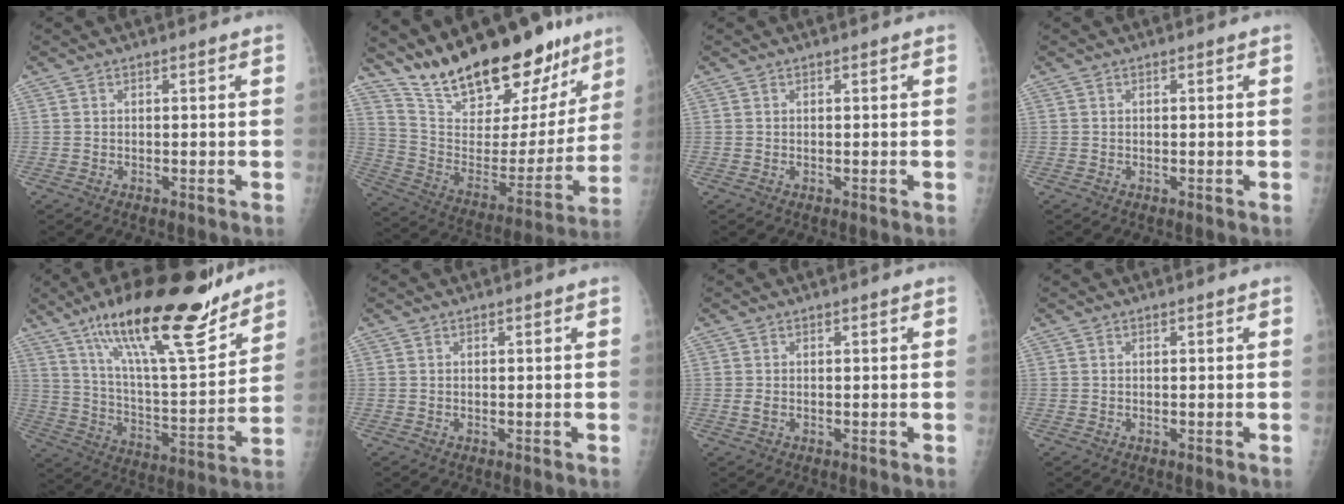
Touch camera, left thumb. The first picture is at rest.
{"total": 26.0, "force": [20.2, 9.4, 13.3], "torque": [-0.173, -0.098, 0.325]}
{"total": 0.0}
{"total": 0.0}
{"total": 24.4, "force": [17.3, 5.8, 16.2], "torque": [-0.235, -0.076, 0.291]}
{"total": 0.0}
{"total": 1.1, "force": [-0.1, 0.7, 0.9], "torque": [-0.020, -0.002, -0.003]}
{"total": 0.0}